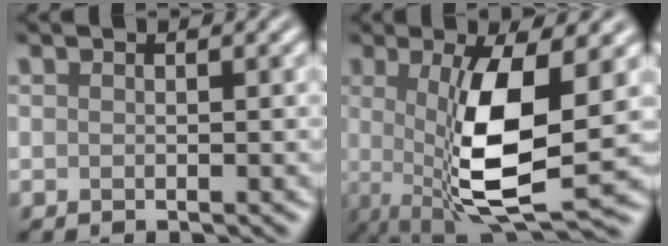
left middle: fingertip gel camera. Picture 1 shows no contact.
{"total": 9.2, "force": [0.0, 2.6, 8.8], "torque": [-0.161, -0.015, 0.006]}